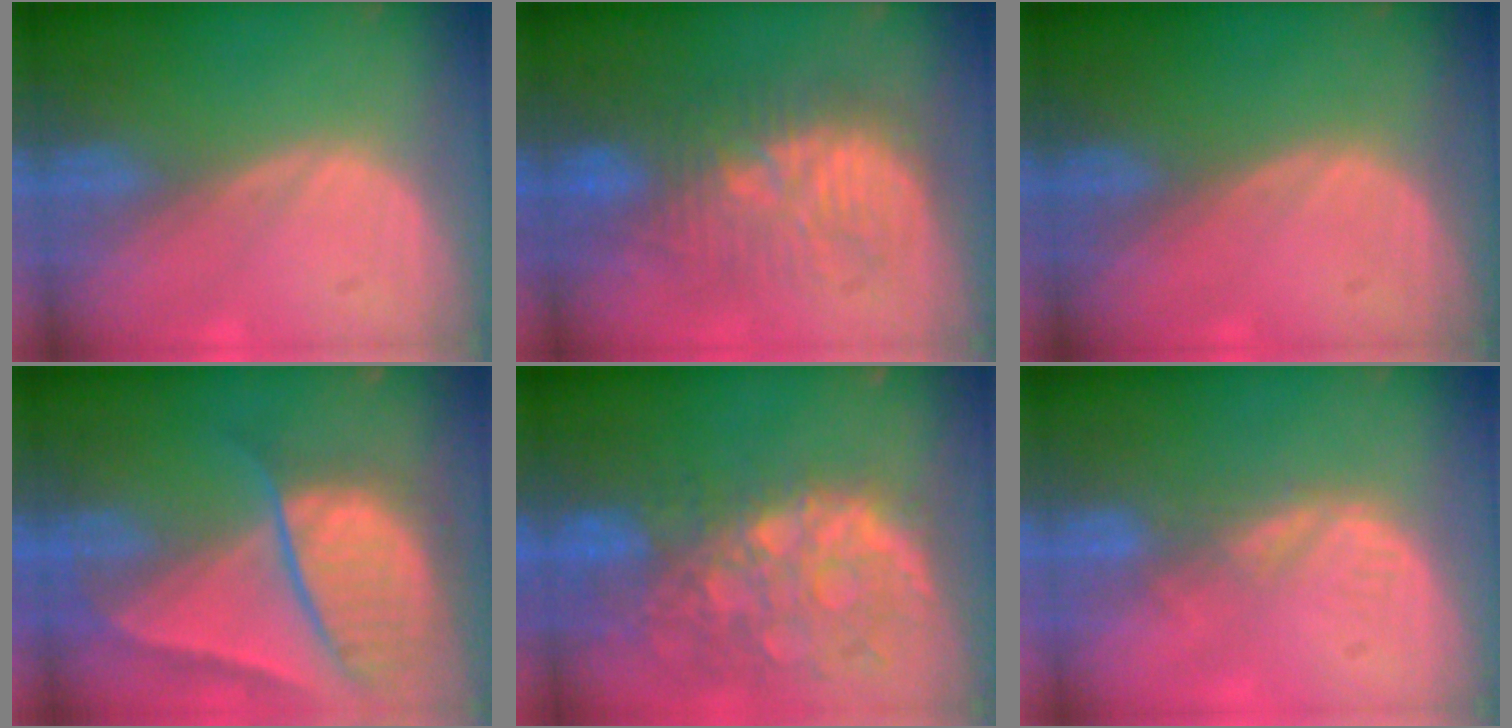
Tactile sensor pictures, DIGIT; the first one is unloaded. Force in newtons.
{"total": 9.9, "press": 9.9, "slide": 0.3}
{"total": 0.0}
{"total": 10.4, "press": 8.8, "slide": 5.5}
{"total": 12.3, "press": 10.2, "slide": 7.0}
{"total": 2.8, "press": 2.2, "slide": 1.7}